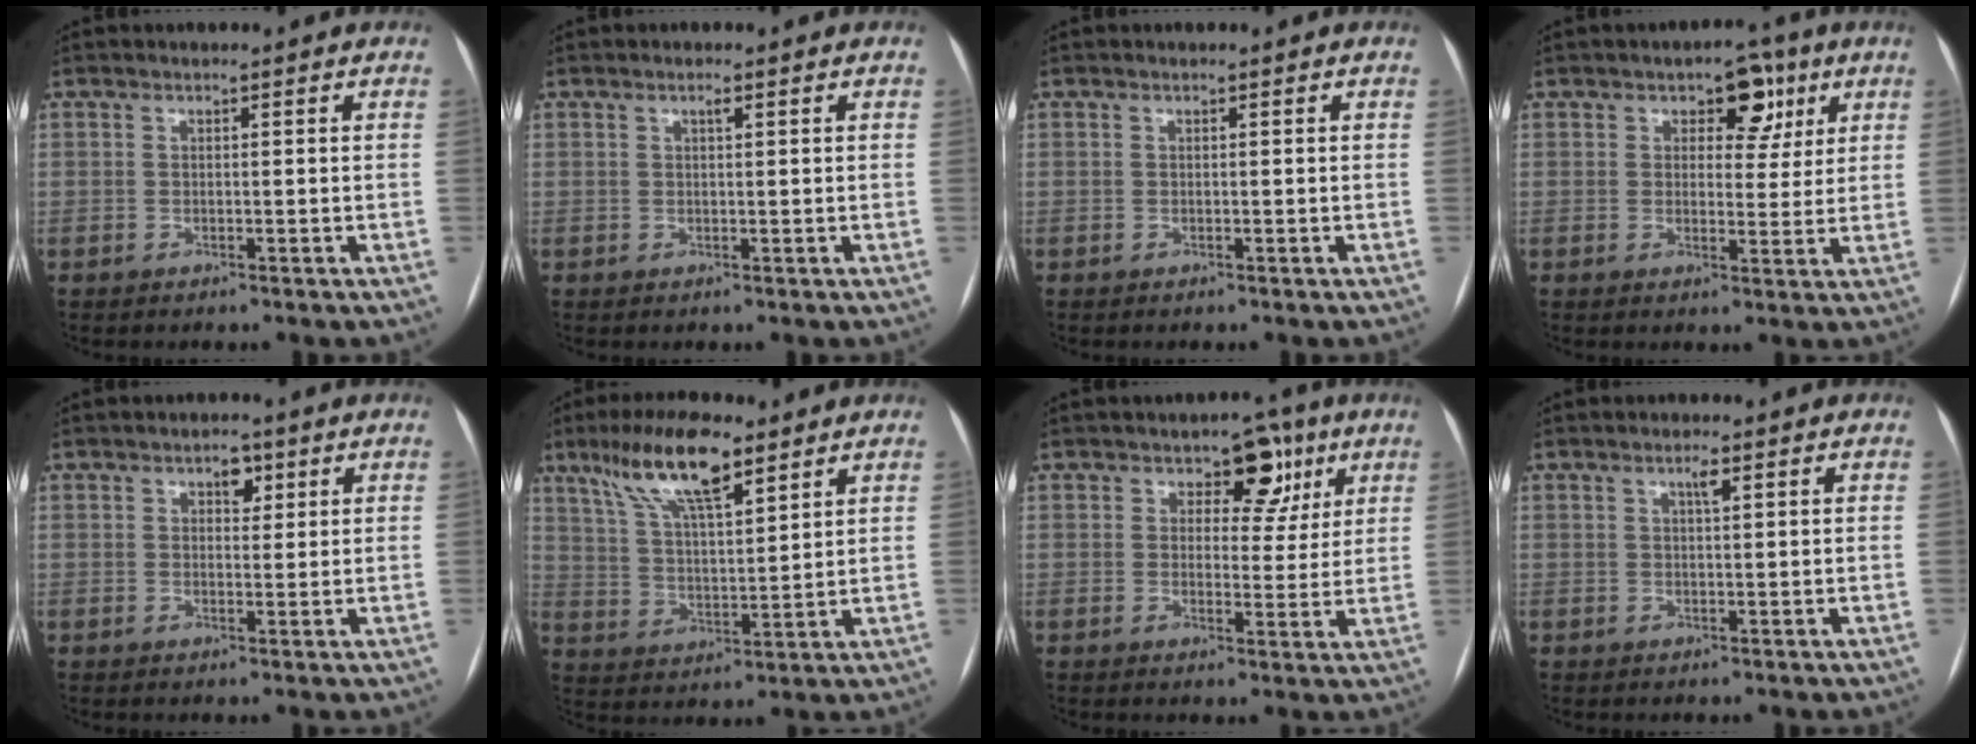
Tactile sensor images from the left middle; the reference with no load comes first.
{"total": 0.8, "force": [0.4, 0.1, 0.7], "torque": [-0.013, 0.002, 0.007]}
{"total": 0.0}
{"total": 5.8, "force": [2.9, 3.5, 3.6], "torque": [-0.034, 0.012, 0.037]}
{"total": 2.6, "force": [1.3, 1.5, 1.6], "torque": [-0.021, 0.007, 0.019]}
{"total": 12.6, "force": [8.2, 2.9, 9.1], "torque": [-0.176, 0.017, 0.153]}
{"total": 6.5, "force": [3.4, 4.0, 3.8], "torque": [-0.030, 0.010, 0.043]}
{"total": 1.6, "force": [0.8, 0.2, 1.4], "torque": [-0.026, 0.002, 0.013]}